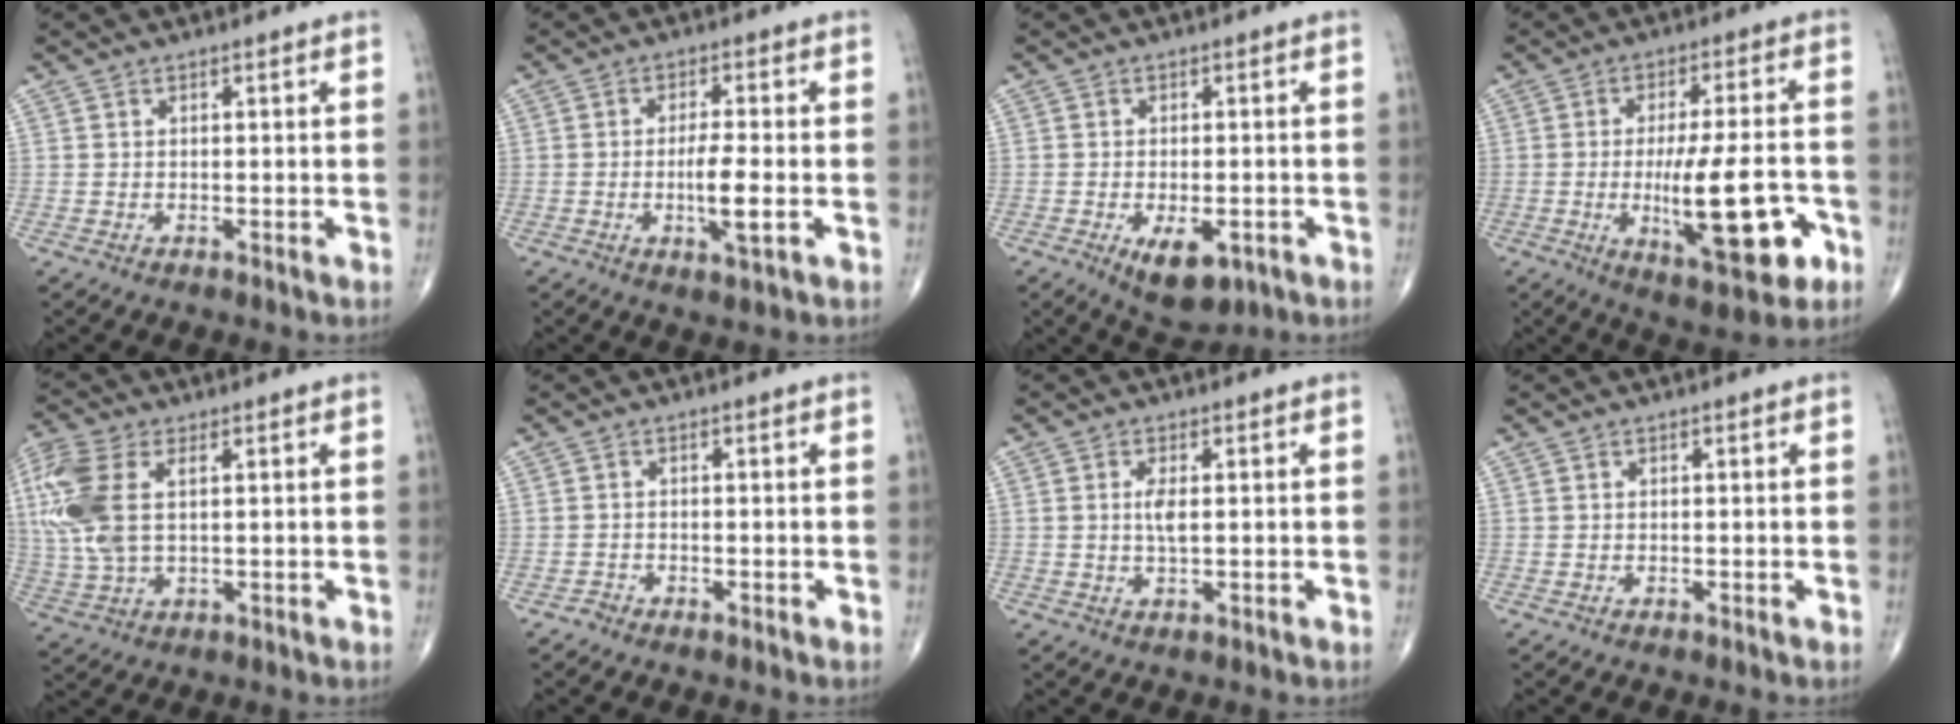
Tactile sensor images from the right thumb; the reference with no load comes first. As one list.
[{"total": 6.3, "force": [-1.2, 1.3, 6.0], "torque": [-0.110, -0.003, -0.021]}, {"total": 7.3, "force": [-2.7, 3.7, 5.7], "torque": [-0.080, 0.001, -0.028]}, {"total": 17.1, "force": [-4.4, 5.3, 15.6], "torque": [-0.235, 0.006, -0.057]}, {"total": 13.8, "force": [3.1, 7.4, 11.3], "torque": [-0.296, 0.008, 0.066]}, {"total": 0.9, "force": [-0.8, 0.4, -0.2], "torque": [0.007, 0.001, -0.022]}, {"total": 3.0, "force": [0.4, 1.0, 2.8], "torque": [-0.057, -0.004, 0.008]}, {"total": 0.0}]